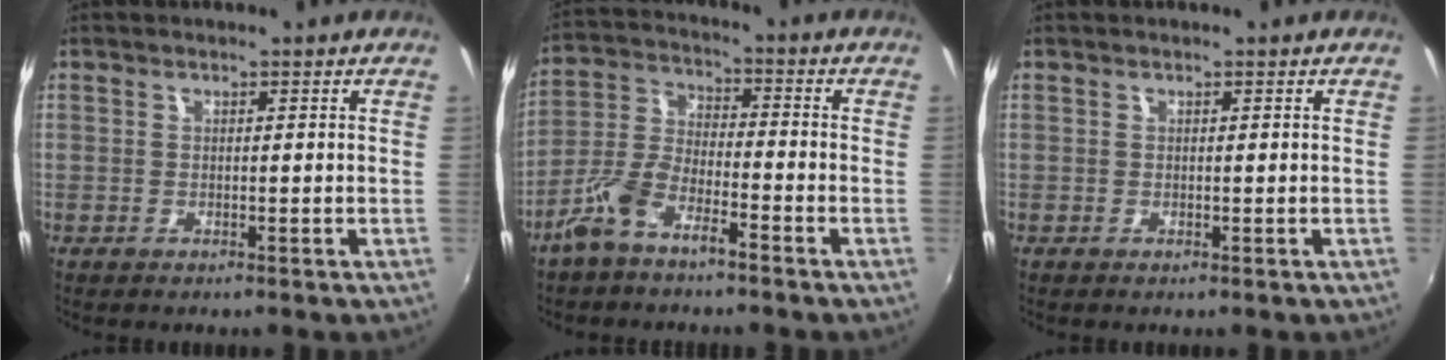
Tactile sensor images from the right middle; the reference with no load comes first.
{"total": 8.4, "force": [-5.7, 2.7, 5.5], "torque": [-0.126, 0.006, -0.112]}
{"total": 0.0}